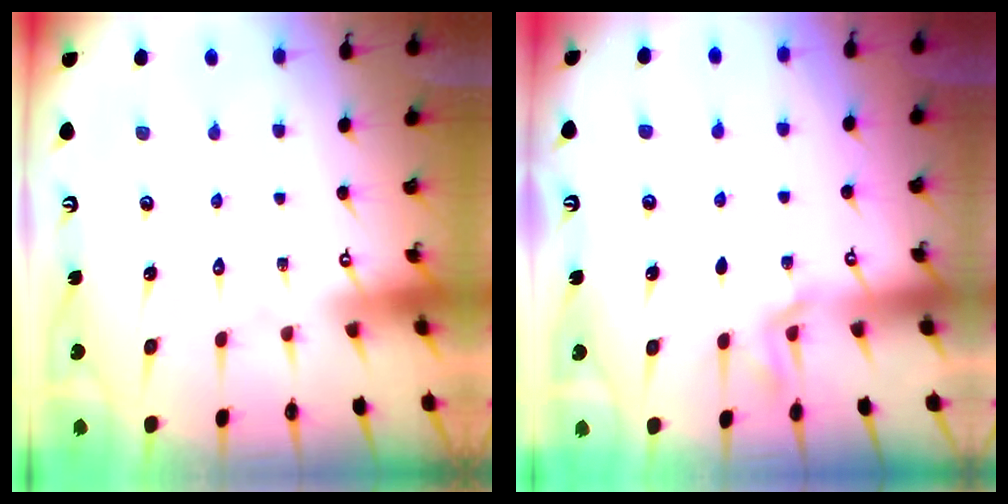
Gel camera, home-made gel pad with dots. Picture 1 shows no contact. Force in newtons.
{"total": 1.4, "press": 1.4, "slide": 0.2}